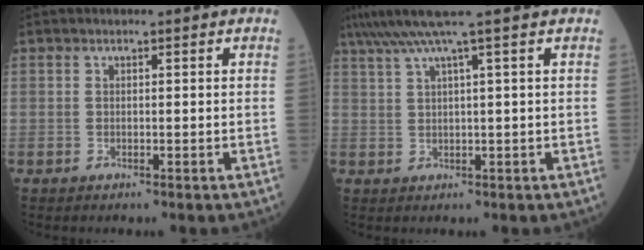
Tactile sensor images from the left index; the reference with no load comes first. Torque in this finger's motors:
{"motor_torque": [0.54, -0.58, 0.13, 0.06]}